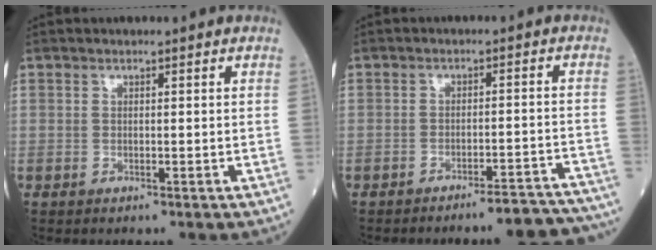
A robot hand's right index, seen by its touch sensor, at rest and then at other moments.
{"total": 9.7, "force": [-9.4, 0.5, 2.3], "torque": [0.002, 0.022, -0.115]}